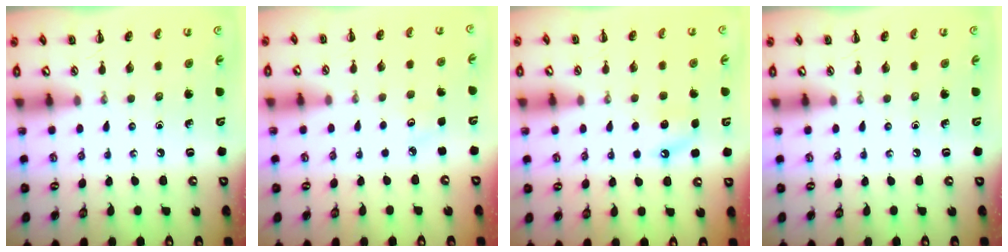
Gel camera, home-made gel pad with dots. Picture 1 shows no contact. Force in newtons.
{"total": 2.8, "press": 2.7, "slide": 0.8}
{"total": 5.3, "press": 5.0, "slide": 1.5}
{"total": 0.0}